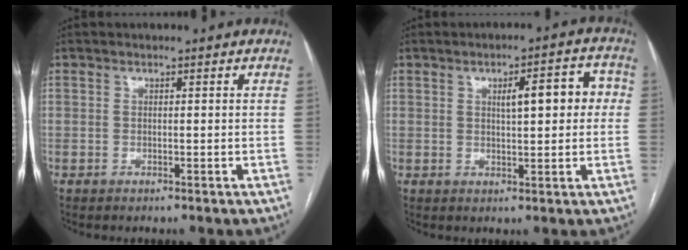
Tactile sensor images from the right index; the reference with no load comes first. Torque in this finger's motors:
{"motor_torque": [0.24, 0.04, 0.11, 0.03]}